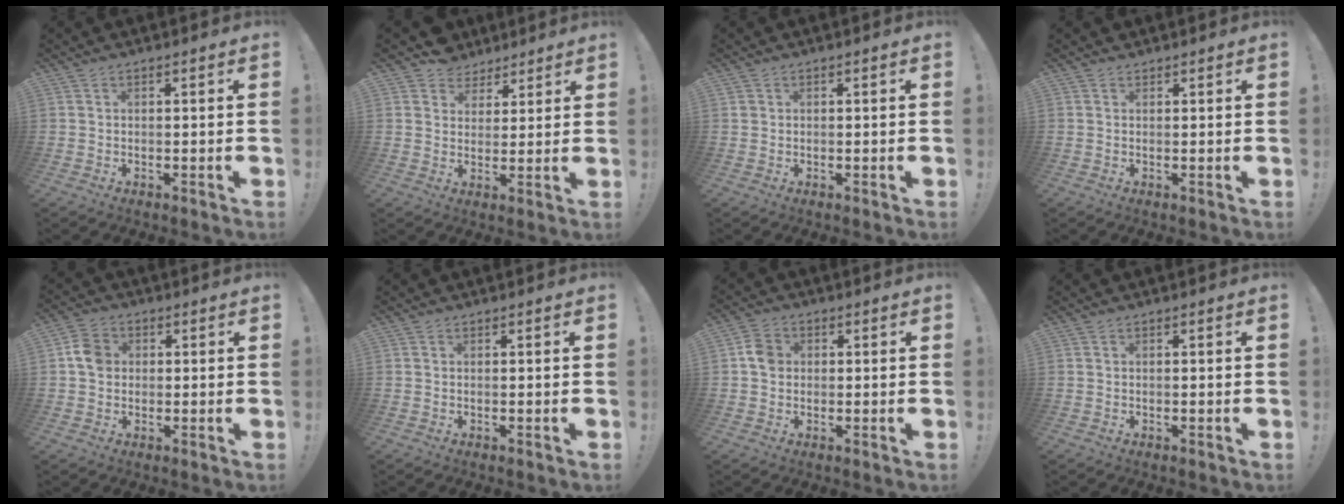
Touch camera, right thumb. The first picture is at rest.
{"total": 6.0, "force": [3.7, 4.7, 0.1], "torque": [0.008, -0.028, 0.072]}
{"total": 1.0, "force": [0.5, 0.8, 0.3], "torque": [-0.011, 0.004, 0.011]}
{"total": 0.9, "force": [0.9, 0.3, 0.0], "torque": [0.009, -0.004, 0.015]}
{"total": 6.6, "force": [0.7, 5.6, 3.4], "torque": [-0.047, 0.013, 0.016]}
{"total": 0.0}
{"total": 5.3, "force": [0.4, 4.5, 2.8], "torque": [-0.033, 0.006, 0.009]}
{"total": 0.0}